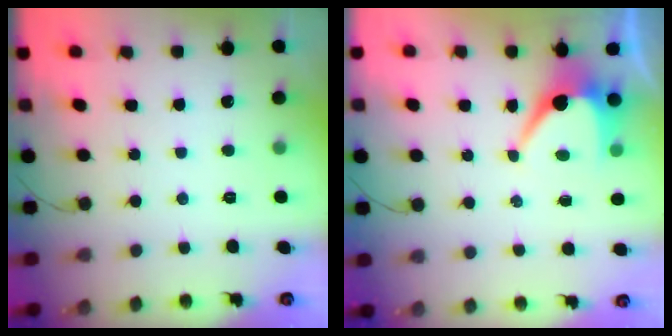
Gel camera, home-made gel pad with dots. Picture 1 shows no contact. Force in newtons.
{"total": 7.1, "press": 7.1, "slide": 0.3}